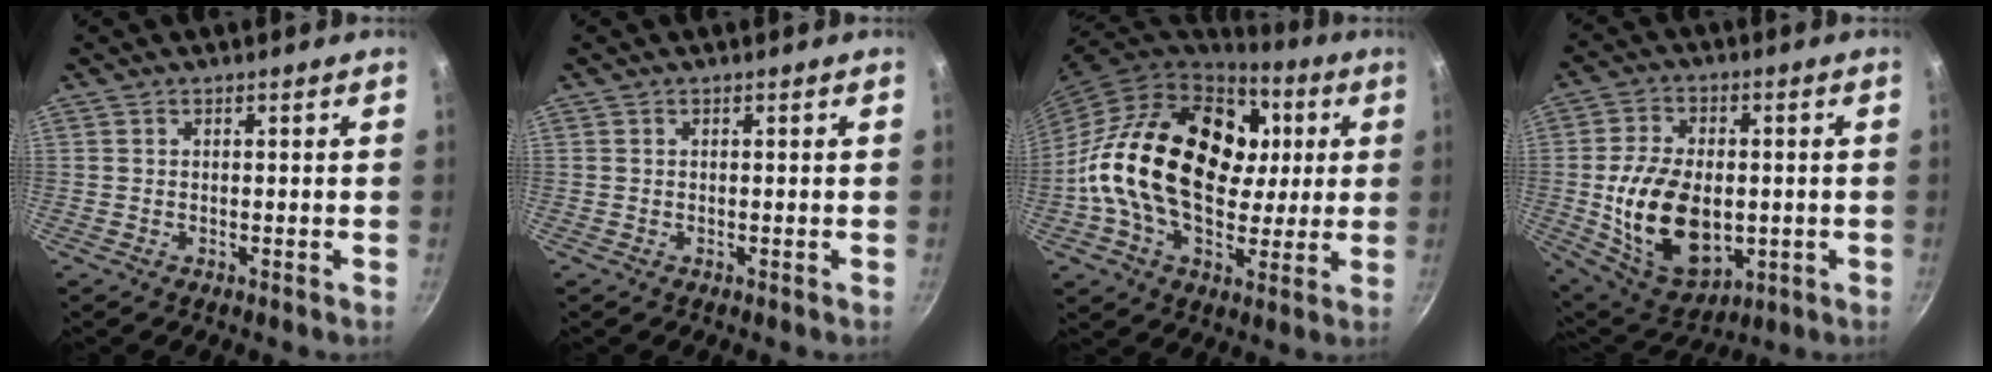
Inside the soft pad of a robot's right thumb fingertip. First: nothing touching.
{"total": 0.0}
{"total": 28.6, "force": [2.8, 19.3, 20.9], "torque": [-0.345, 0.024, 0.040]}
{"total": 18.1, "force": [-1.7, 11.6, 13.8], "torque": [-0.227, -0.002, -0.012]}